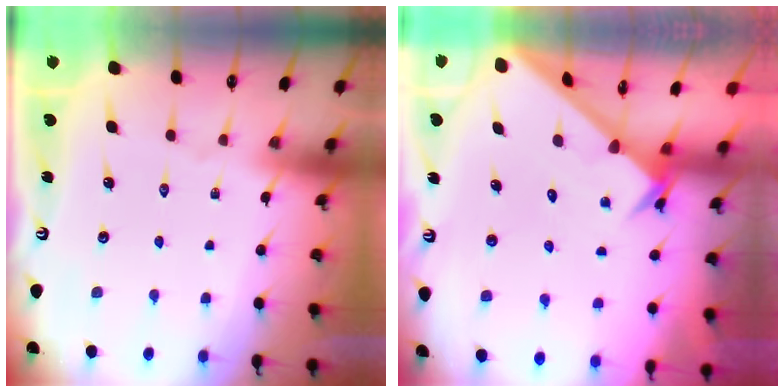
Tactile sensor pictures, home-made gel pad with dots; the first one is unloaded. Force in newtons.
{"total": 2.6, "press": 2.6, "slide": 0.2}